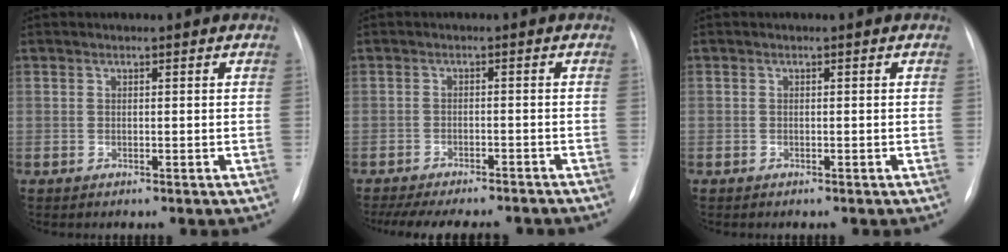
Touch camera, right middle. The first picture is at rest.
{"total": 15.5, "force": [-13.7, 3.6, 6.3], "torque": [-0.138, -0.012, -0.177]}
{"total": 0.0}